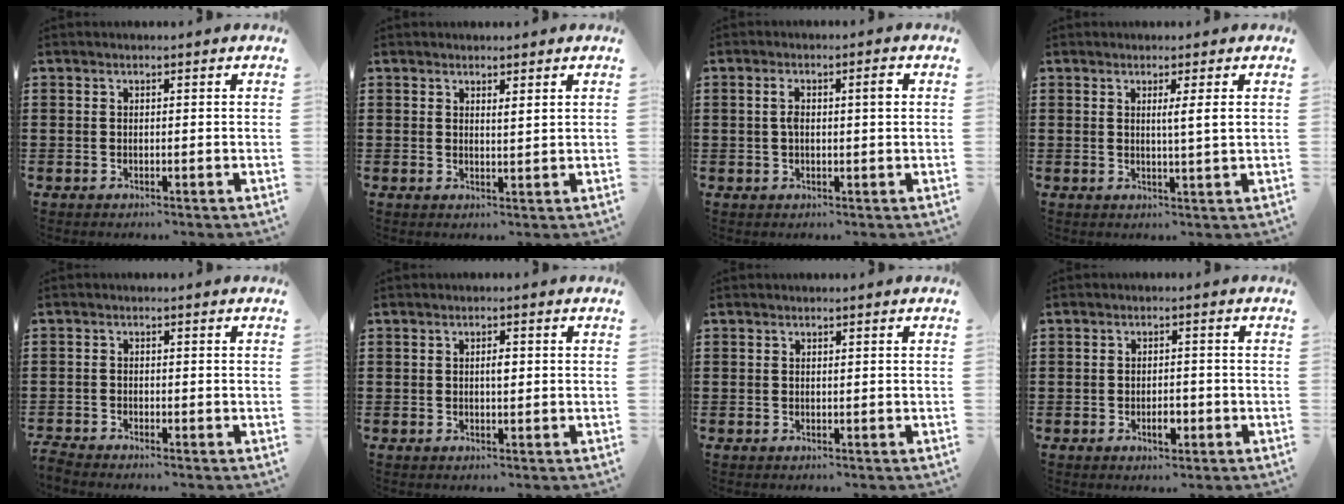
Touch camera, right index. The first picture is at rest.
{"total": 1.3, "force": [1.2, 0.0, 0.5], "torque": [-0.011, 0.000, 0.022]}
{"total": 3.4, "force": [0.6, 1.0, 3.2], "torque": [-0.054, 0.004, 0.004]}
{"total": 2.9, "force": [0.7, -0.5, 2.7], "torque": [-0.055, -0.006, 0.010]}
{"total": 1.6, "force": [-1.6, -0.1, 0.0], "torque": [-0.003, 0.001, -0.035]}
{"total": 1.6, "force": [0.1, 0.5, 1.5], "torque": [-0.029, 0.003, 0.000]}
{"total": 0.0}
{"total": 3.0, "force": [-1.2, 1.3, 2.4], "torque": [-0.044, 0.002, -0.021]}